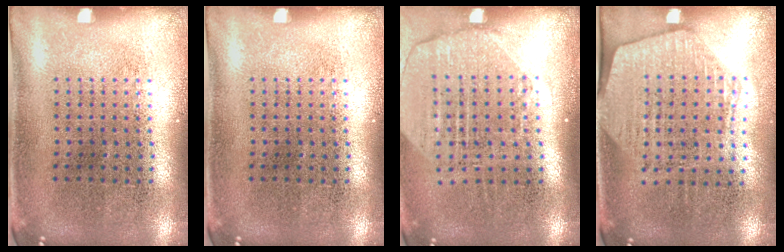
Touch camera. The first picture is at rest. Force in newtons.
{"total": 0.0}
{"total": 1.9, "press": 1.7, "slide": 0.9}
{"total": 1.8, "press": 1.6, "slide": 0.7}